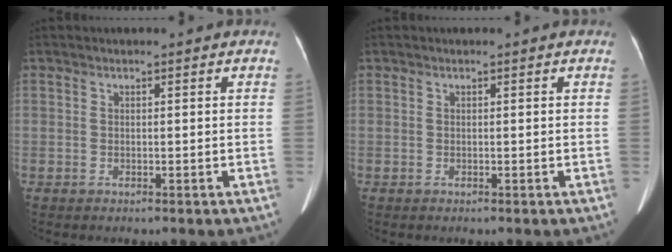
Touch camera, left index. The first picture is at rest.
{"total": 0.0}